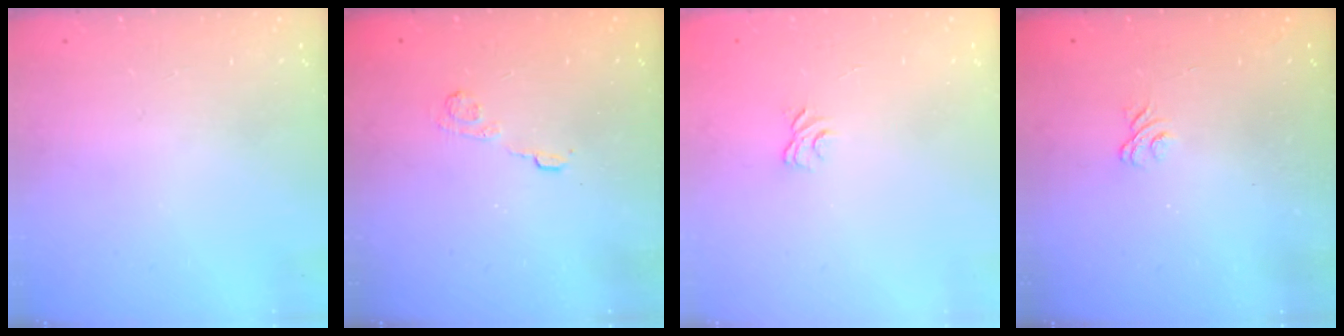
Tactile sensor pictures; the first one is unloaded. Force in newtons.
{"total": 3.5, "press": 3.2, "slide": 1.4}
{"total": 3.3, "press": 3.0, "slide": 1.3}
{"total": 1.9, "press": 1.5, "slide": 1.1}